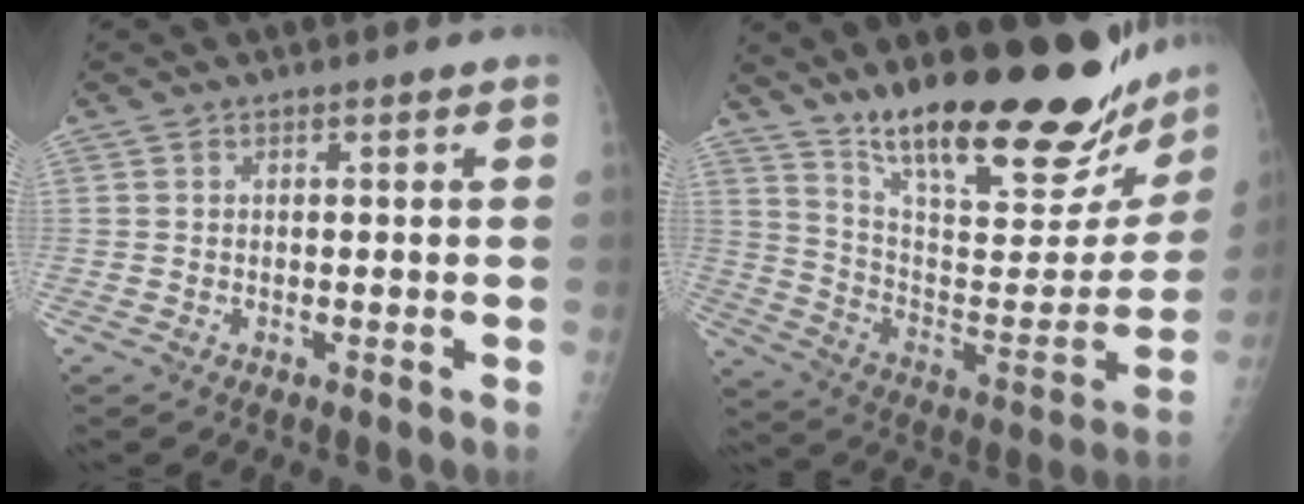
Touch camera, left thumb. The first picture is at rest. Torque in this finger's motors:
{"motor_torque": [1.56, 1.53, 1.42, -1.35, 0.10]}